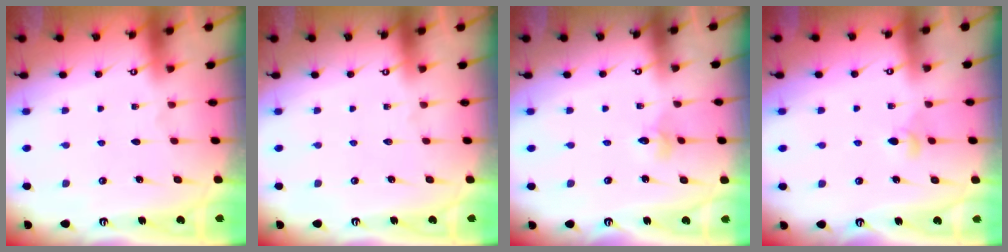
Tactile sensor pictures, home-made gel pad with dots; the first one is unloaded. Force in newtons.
{"total": 0.0}
{"total": 2.4, "press": 2.4, "slide": 0.2}
{"total": 3.3, "press": 3.2, "slide": 0.8}